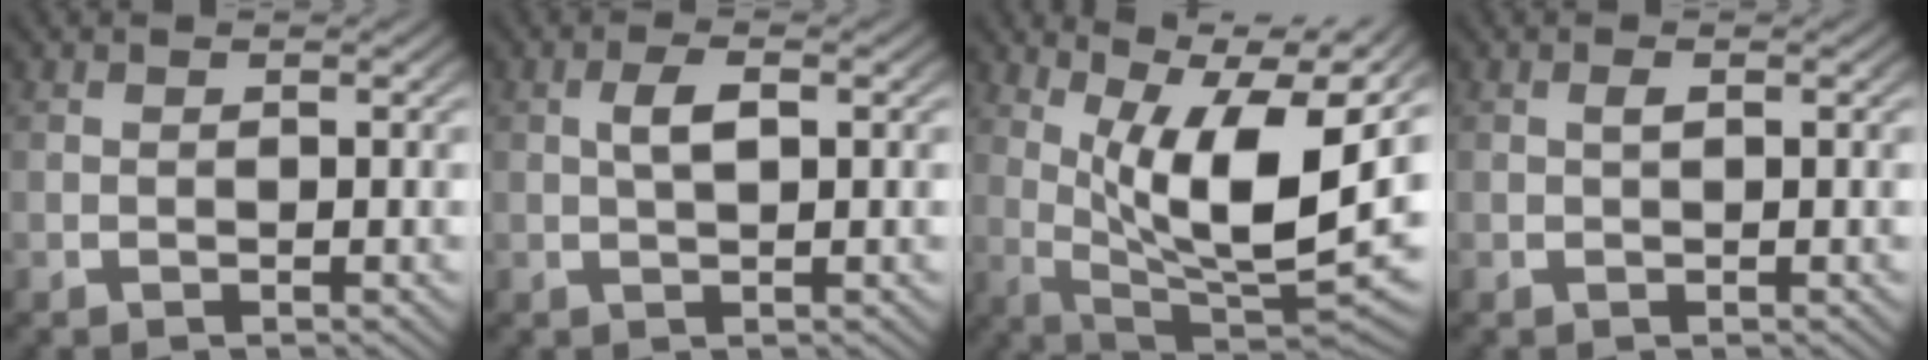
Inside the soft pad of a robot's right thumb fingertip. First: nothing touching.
{"total": 2.4, "force": [0.5, 1.0, 2.1], "torque": [-0.040, 0.005, 0.010]}
{"total": 15.6, "force": [2.4, 8.5, 12.8], "torque": [-0.207, -0.041, 0.063]}
{"total": 0.6, "force": [0.1, 0.2, 0.6], "torque": [-0.012, 0.001, 0.005]}